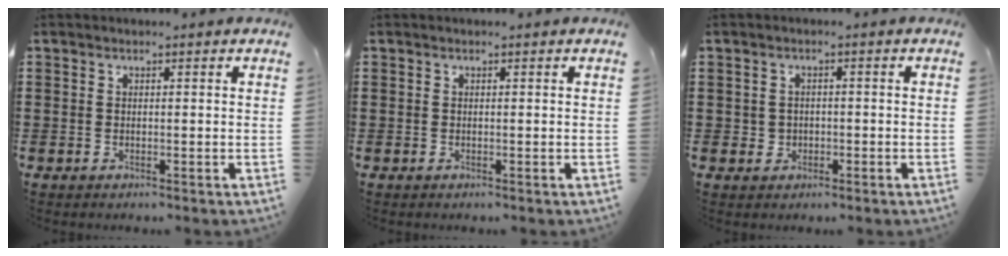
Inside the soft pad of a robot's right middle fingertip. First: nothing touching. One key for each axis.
{"total": 0.0}
{"total": 1.8, "fx": -0.4, "fy": 1.8, "fz": 0.2, "tx": -0.011, "ty": 0.003, "tz": -0.011}